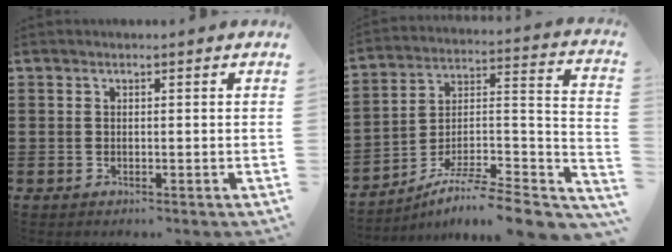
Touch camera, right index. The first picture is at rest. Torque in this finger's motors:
{"motor_torque": [1.01, 1.13, 0.45, 0.06]}